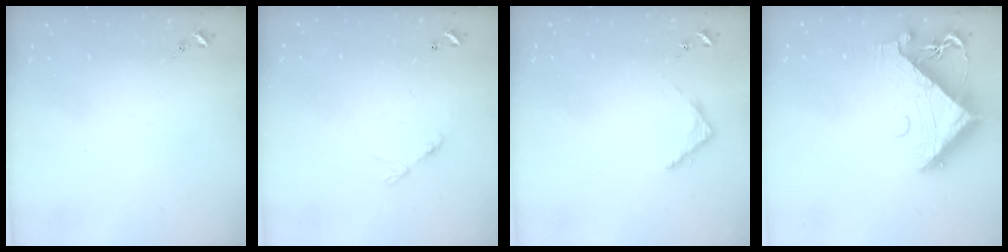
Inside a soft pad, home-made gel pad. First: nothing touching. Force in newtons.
{"total": 6.8, "press": 6.8, "slide": 0.5}
{"total": 3.5, "press": 3.5, "slide": 0.3}
{"total": 12.6, "press": 12.5, "slide": 1.3}